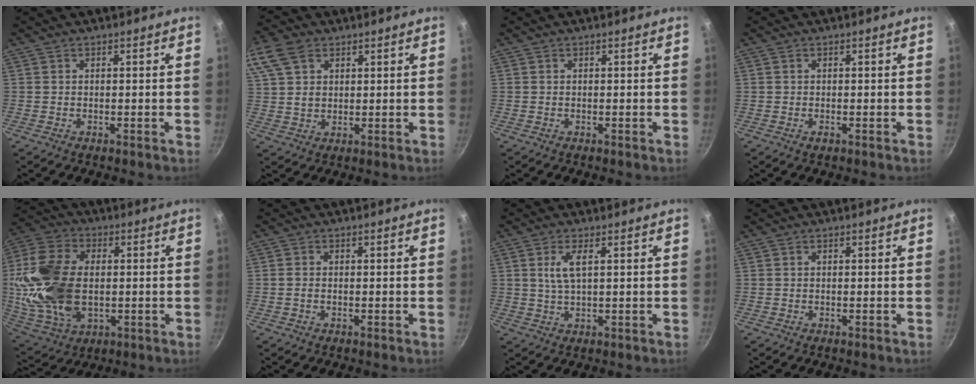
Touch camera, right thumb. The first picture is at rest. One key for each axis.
{"total": 12.0, "fx": 5.8, "fy": 8.2, "fz": 6.6, "tx": -0.142, "ty": 0.015, "tz": 0.115}
{"total": 0.0}
{"total": 1.0, "fx": -0.3, "fy": 0.6, "fz": 0.7, "tx": -0.012, "ty": 0.000, "tz": -0.005}
{"total": 22.3, "fx": 0.5, "fy": 14.2, "fz": 17.2, "tx": -0.342, "ty": 0.004, "tz": 0.013}
{"total": 1.2, "fx": -0.2, "fy": 0.9, "fz": 0.7, "tx": -0.015, "ty": 0.003, "tz": -0.005}
{"total": 4.2, "fx": 1.3, "fy": 1.2, "fz": 3.8, "tx": -0.082, "ty": 0.000, "tz": 0.028}
{"total": 0.0}